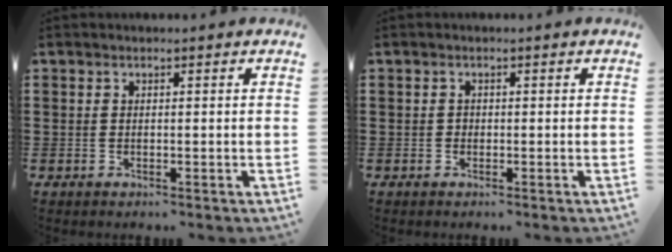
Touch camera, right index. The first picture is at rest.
{"total": 0.6, "force": [-0.2, 0.5, 0.2], "torque": [-0.006, 0.002, -0.005]}